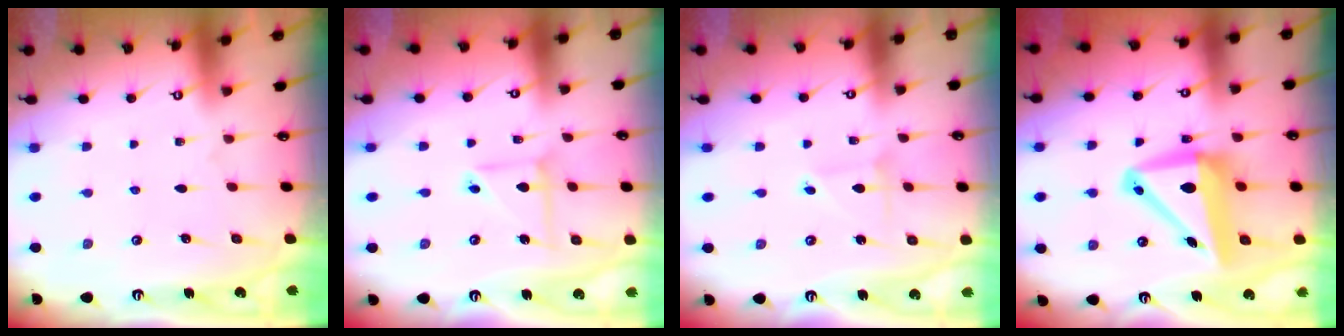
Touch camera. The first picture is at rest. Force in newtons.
{"total": 6.2, "press": 6.2, "slide": 0.6}
{"total": 2.1, "press": 2.1, "slide": 0.2}
{"total": 12.3, "press": 11.9, "slide": 2.8}